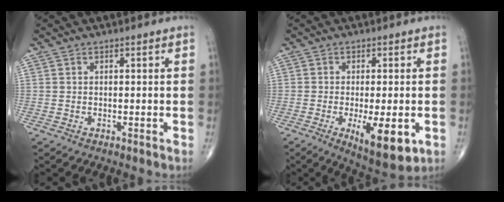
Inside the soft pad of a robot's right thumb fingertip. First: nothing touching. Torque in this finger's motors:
{"motor_torque": [0.45, 0.96, 0.15, -0.18, 0.15]}